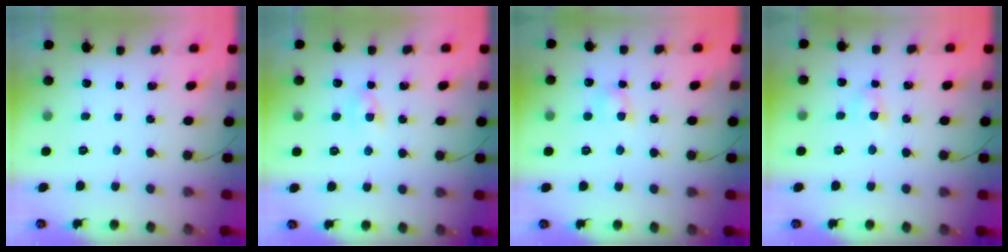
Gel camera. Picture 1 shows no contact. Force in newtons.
{"total": 2.4, "press": 2.1, "slide": 1.2}
{"total": 4.4, "press": 4.2, "slide": 1.3}
{"total": 4.5, "press": 4.3, "slide": 1.3}